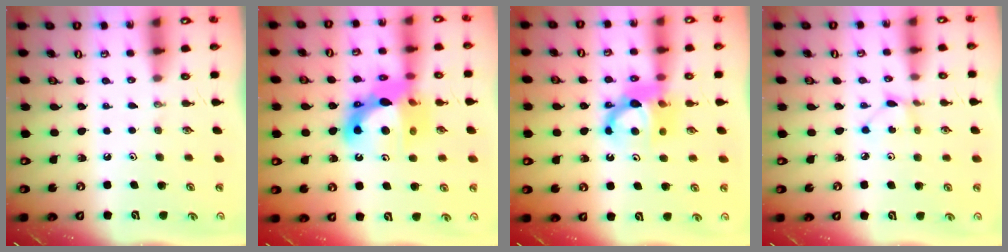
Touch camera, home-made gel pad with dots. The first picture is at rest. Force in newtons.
{"total": 16.1, "press": 16.0, "slide": 1.4}
{"total": 10.0, "press": 9.8, "slide": 1.5}
{"total": 2.2, "press": 2.2, "slide": 0.3}